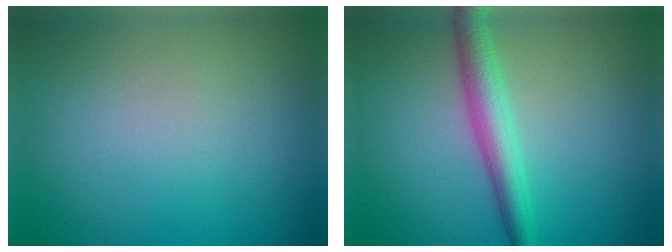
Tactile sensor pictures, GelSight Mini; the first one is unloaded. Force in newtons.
{"total": 4.0, "press": 4.0, "slide": 0.0}